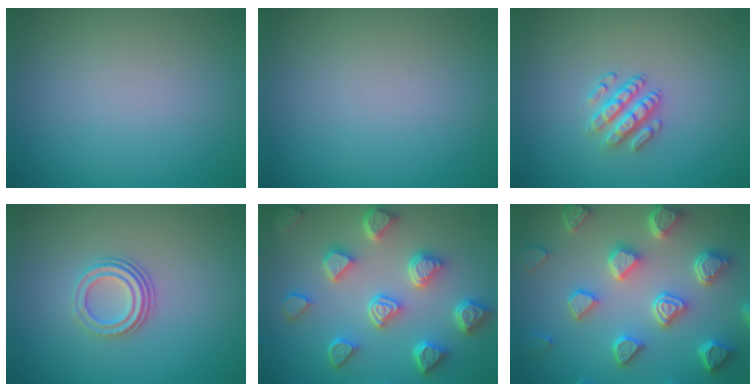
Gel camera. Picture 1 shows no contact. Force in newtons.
{"total": 0.0}
{"total": 2.3, "press": 1.9, "slide": 1.4}
{"total": 2.9, "press": 2.0, "slide": 2.0}
{"total": 6.9, "press": 5.6, "slide": 4.0}
{"total": 7.0, "press": 5.7, "slide": 4.1}